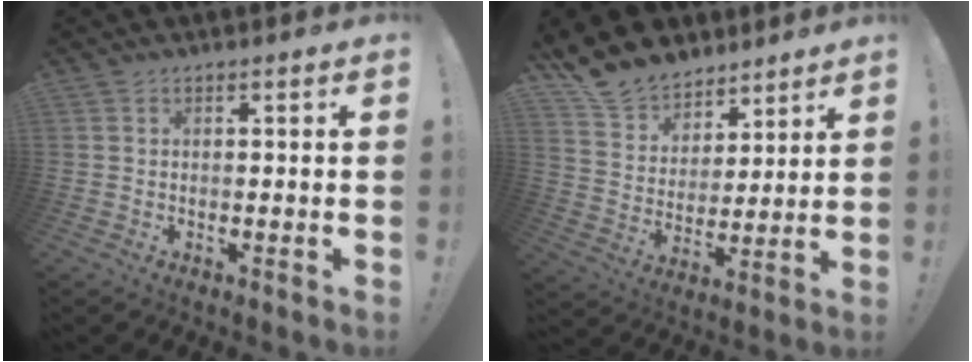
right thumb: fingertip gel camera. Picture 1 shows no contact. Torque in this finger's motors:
{"motor_torque": [0.01, 0.21, 0.18, 0.18, 0.00]}